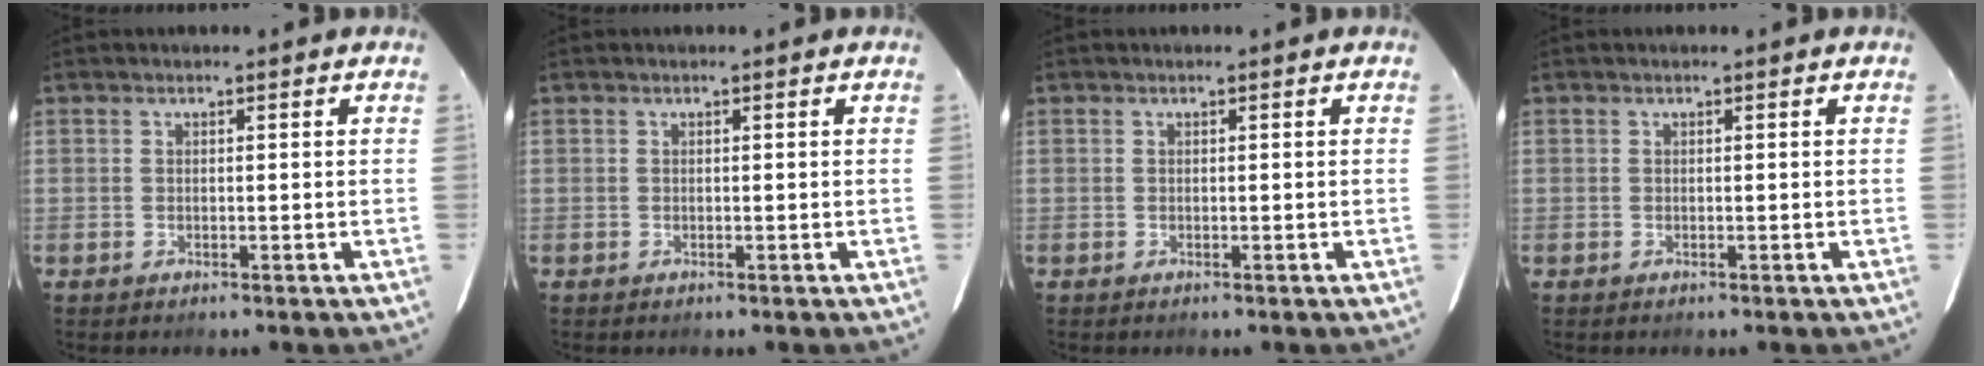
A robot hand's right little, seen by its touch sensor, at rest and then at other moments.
{"total": 0.0}
{"total": 0.0}
{"total": 0.0}